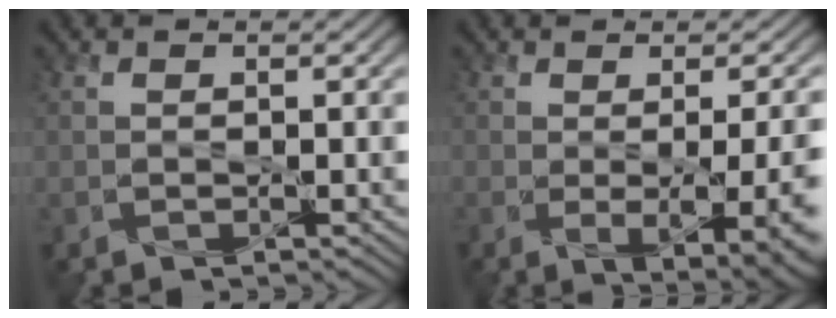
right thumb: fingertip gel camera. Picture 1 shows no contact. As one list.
[{"total": 9.4, "force": [-1.6, 3.9, 8.4], "torque": [-0.088, -0.022, 0.006]}]